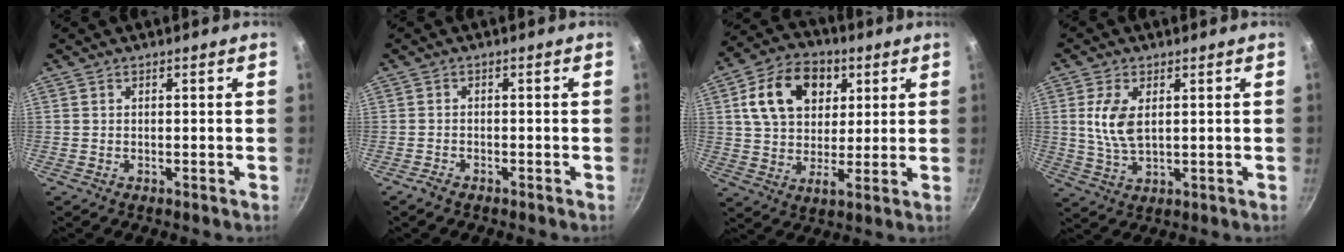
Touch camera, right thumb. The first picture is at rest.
{"total": 1.7, "force": [-1.4, 0.7, 0.7], "torque": [-0.021, 0.014, -0.028]}
{"total": 15.3, "force": [5.2, 10.8, 9.6], "torque": [-0.138, 0.000, 0.076]}
{"total": 7.3, "force": [1.5, 3.9, 6.0], "torque": [-0.122, -0.006, 0.032]}